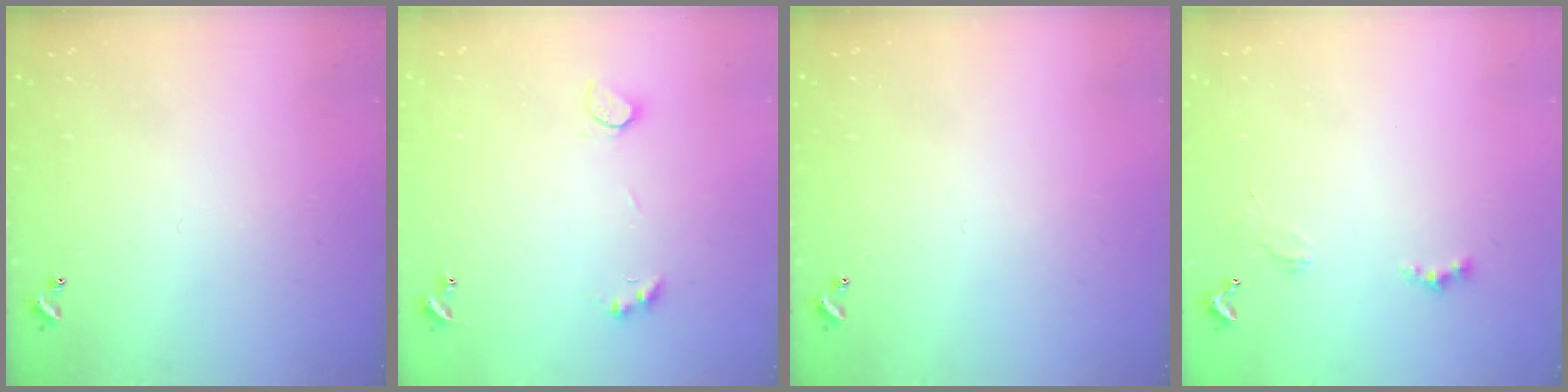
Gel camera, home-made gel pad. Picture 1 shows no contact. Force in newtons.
{"total": 3.9, "press": 3.7, "slide": 1.2}
{"total": 0.0}
{"total": 1.5, "press": 1.5, "slide": 0.5}